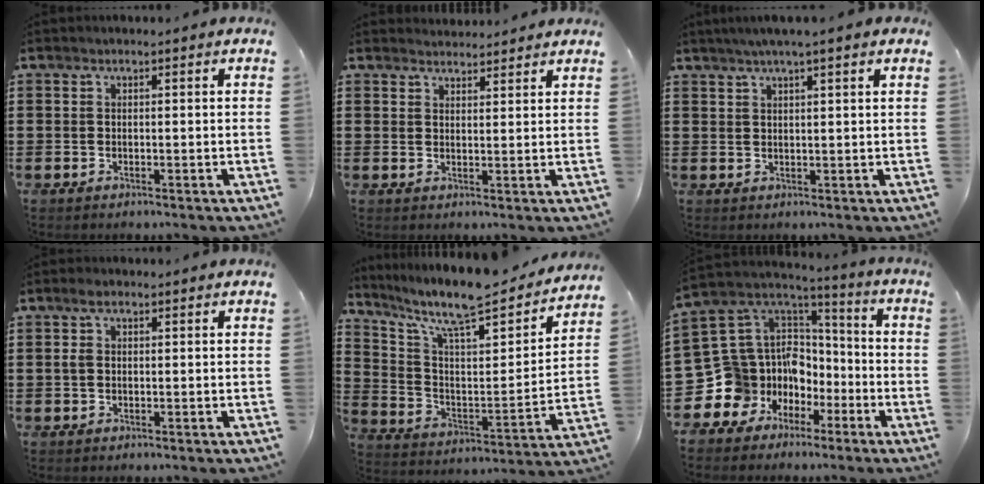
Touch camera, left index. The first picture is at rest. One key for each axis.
{"total": 2.3, "fx": 2.2, "fy": 0.2, "fz": -0.1, "tx": -0.004, "ty": -0.004, "tz": 0.044}
{"total": 2.6, "fx": 1.9, "fy": -0.2, "fz": 1.7, "tx": -0.038, "ty": 0.005, "tz": 0.034}
{"total": 2.5, "fx": 0.4, "fy": 1.4, "fz": 2.1, "tx": -0.053, "ty": 0.006, "tz": 0.003}
{"total": 9.9, "fx": 8.5, "fy": 1.5, "fz": 4.9, "tx": -0.117, "ty": -0.070, "tz": 0.139}
{"total": 12.6, "fx": -3.7, "fy": 11.7, "fz": 2.6, "tx": -0.123, "ty": -0.030, "tz": -0.044}